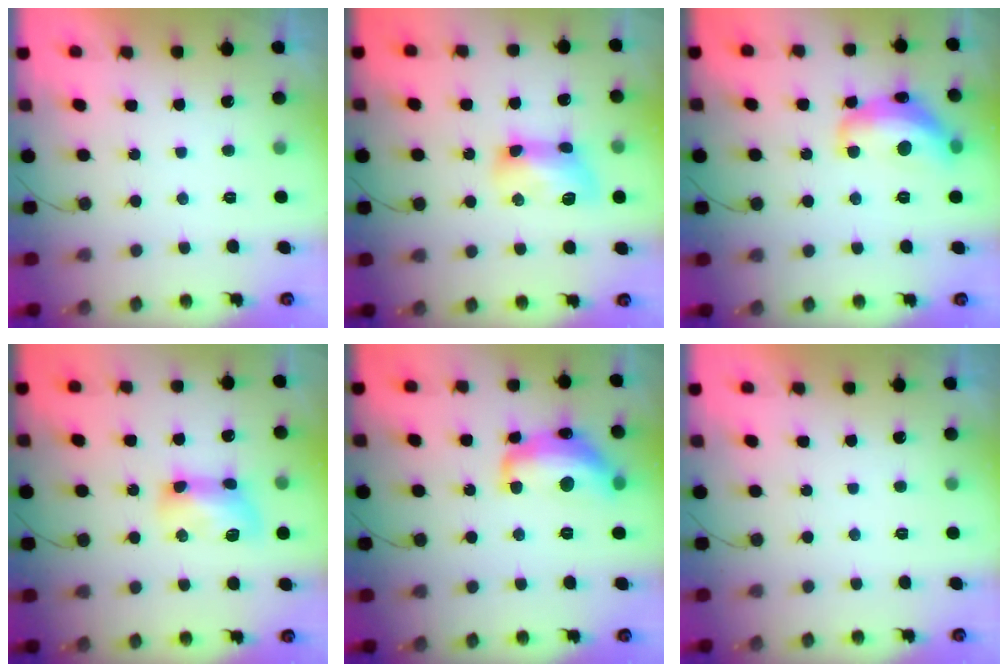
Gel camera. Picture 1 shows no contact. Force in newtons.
{"total": 10.9, "press": 10.9, "slide": 1.0}
{"total": 15.7, "press": 15.7, "slide": 0.9}
{"total": 10.3, "press": 10.2, "slide": 0.8}
{"total": 14.6, "press": 14.5, "slide": 0.8}
{"total": 0.0}